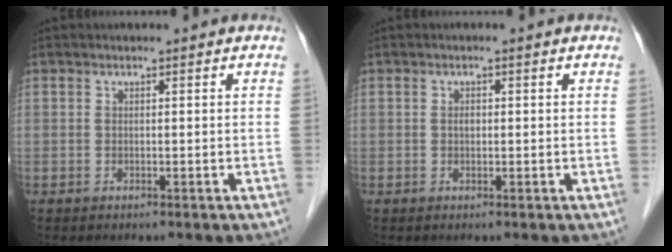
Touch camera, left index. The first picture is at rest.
{"total": 0.8, "force": [-0.3, 0.4, 0.6], "torque": [-0.011, -0.003, -0.006]}